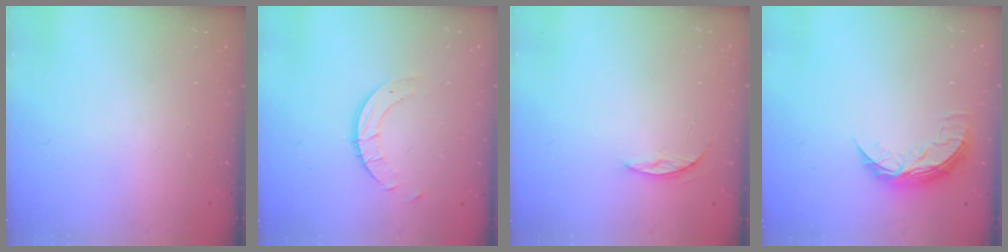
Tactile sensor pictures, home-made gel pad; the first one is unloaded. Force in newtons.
{"total": 4.9, "press": 4.9, "slide": 0.4}
{"total": 4.5, "press": 4.4, "slide": 0.4}
{"total": 7.8, "press": 7.8, "slide": 0.4}